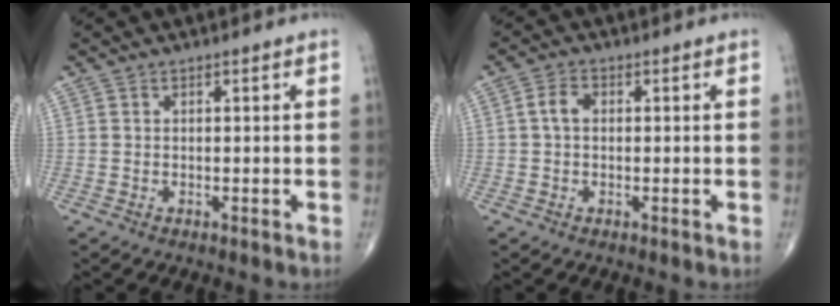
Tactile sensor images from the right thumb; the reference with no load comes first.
{"total": 2.9, "force": [0.2, 2.0, 2.1], "torque": [-0.041, 0.009, 0.001]}